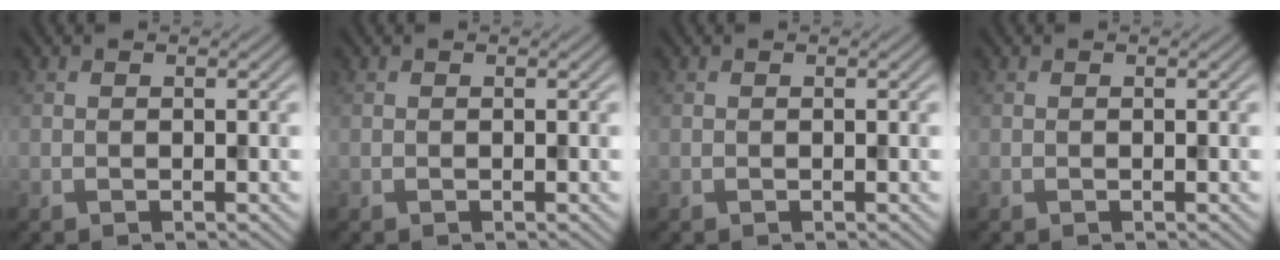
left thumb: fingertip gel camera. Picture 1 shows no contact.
{"total": 0.0}
{"total": 0.0}
{"total": 0.0}